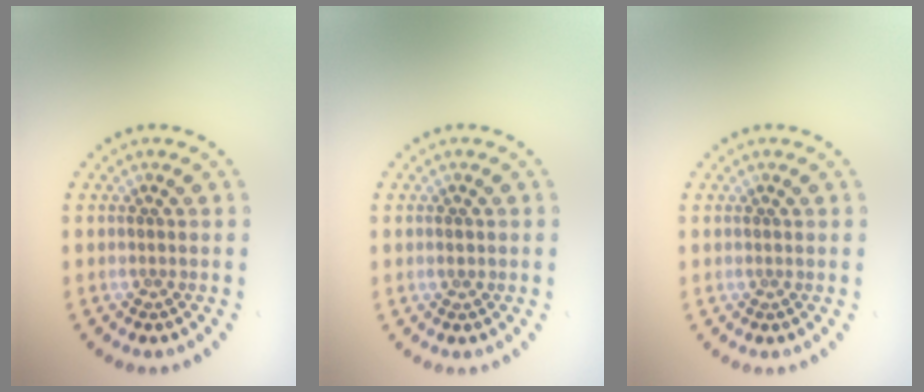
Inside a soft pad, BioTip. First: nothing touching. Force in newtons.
{"total": 0.8, "press": 0.8, "slide": 0.2}
{"total": 0.0}